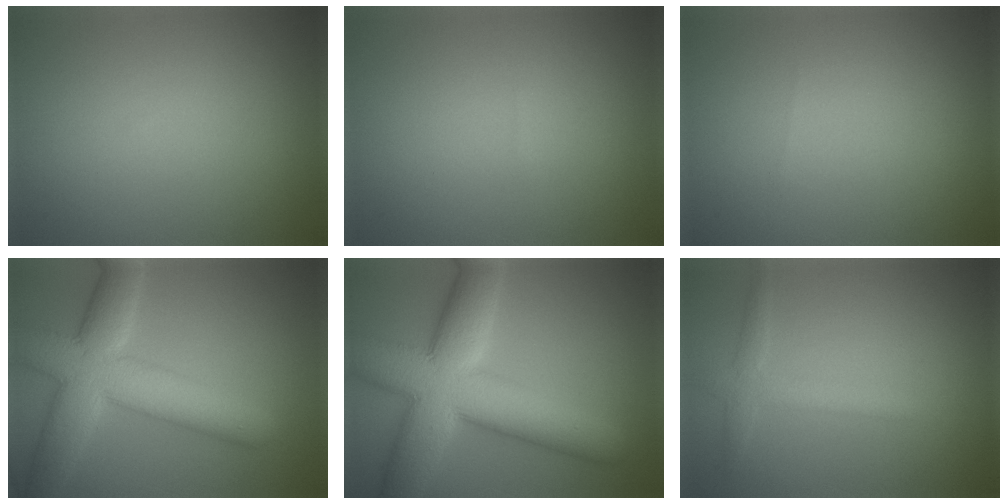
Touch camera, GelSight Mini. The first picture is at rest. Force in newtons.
{"total": 0.0}
{"total": 0.0}
{"total": 9.3, "press": 9.2, "slide": 0.6}
{"total": 12.0, "press": 12.0, "slide": 0.5}
{"total": 2.2, "press": 2.2, "slide": 0.1}